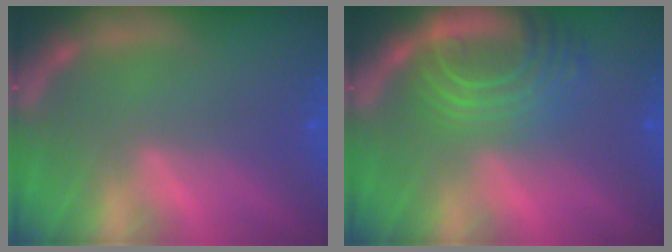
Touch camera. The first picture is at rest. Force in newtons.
{"total": 9.0}